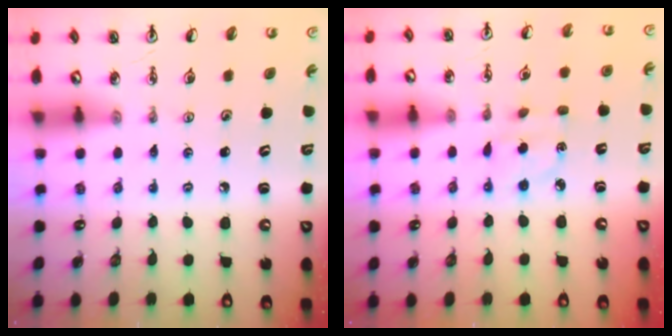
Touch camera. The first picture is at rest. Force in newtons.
{"total": 2.2, "press": 2.2, "slide": 0.2}